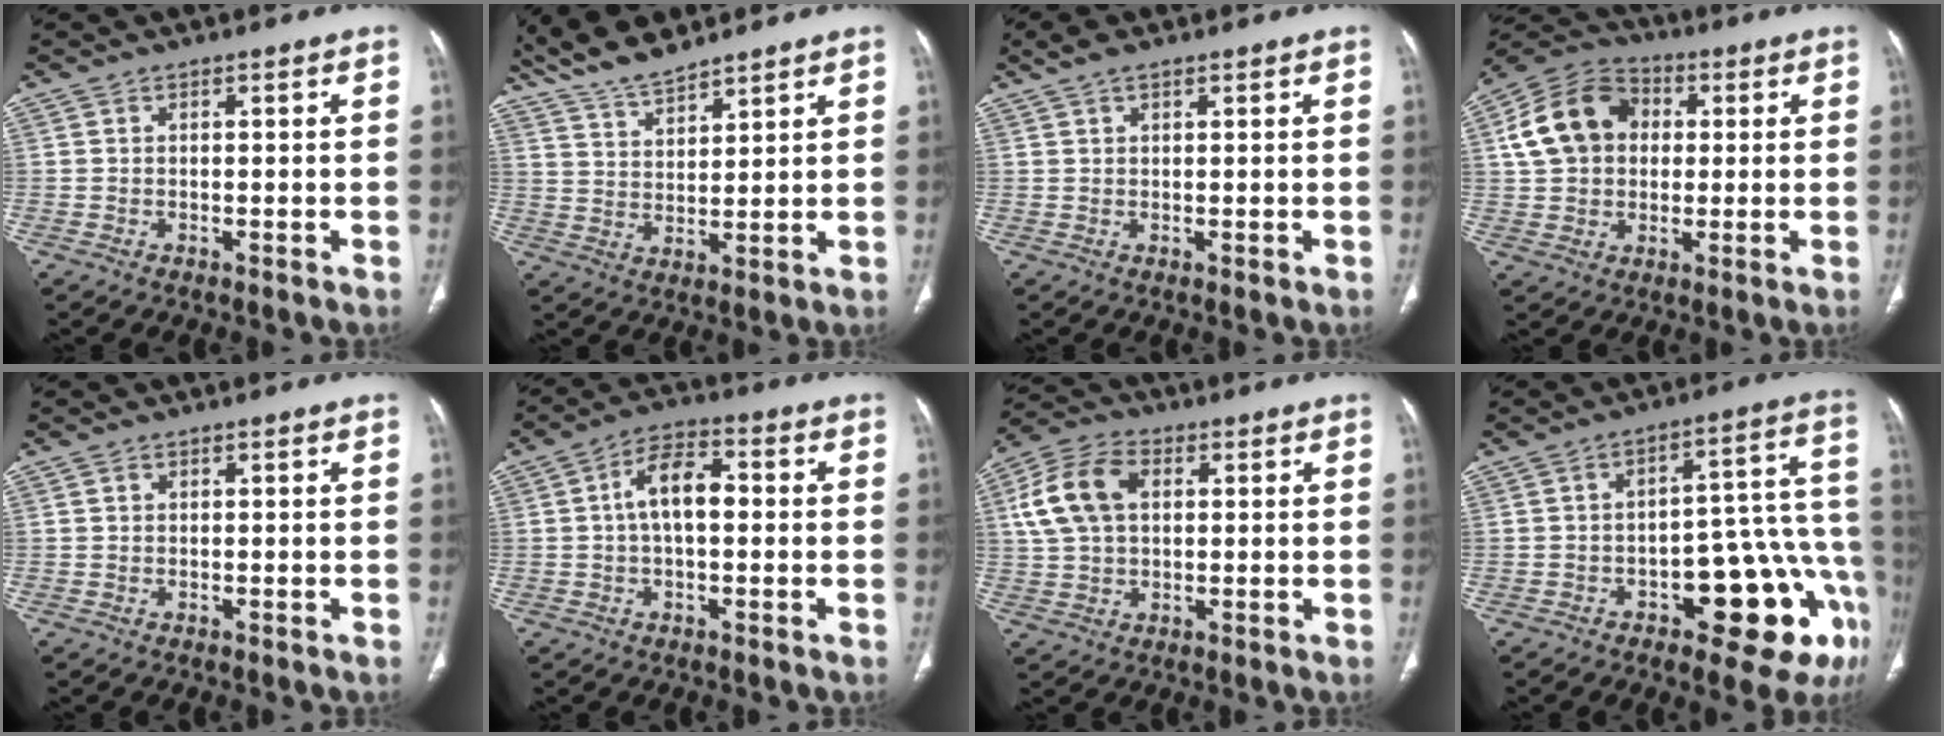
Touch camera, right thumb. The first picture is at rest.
{"total": 9.0, "force": [8.0, 1.8, 3.6], "torque": [-0.062, -0.033, 0.161]}
{"total": 3.0, "force": [1.9, 1.2, 1.8], "torque": [-0.037, 0.006, 0.036]}
{"total": 14.1, "force": [2.2, 11.2, 8.2], "torque": [-0.134, 0.020, 0.031]}
{"total": 0.7, "force": [0.3, 0.6, 0.3], "torque": [-0.002, 0.001, 0.005]}
{"total": 8.3, "force": [0.4, 4.4, 6.9], "torque": [-0.116, 0.025, -0.002]}
{"total": 11.7, "force": [2.7, 7.8, 8.3], "torque": [-0.160, 0.019, 0.046]}
{"total": 18.4, "force": [-8.1, 7.6, 14.6], "torque": [-0.105, 0.073, -0.095]}